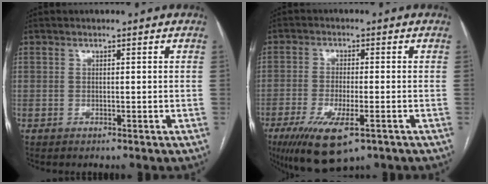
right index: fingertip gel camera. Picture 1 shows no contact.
{"total": 10.6, "force": [-5.8, 2.8, 8.4], "torque": [-0.153, -0.025, -0.092]}